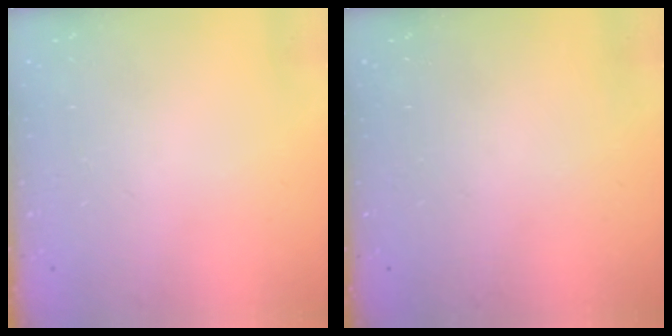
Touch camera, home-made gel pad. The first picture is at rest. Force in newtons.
{"total": 0.0}